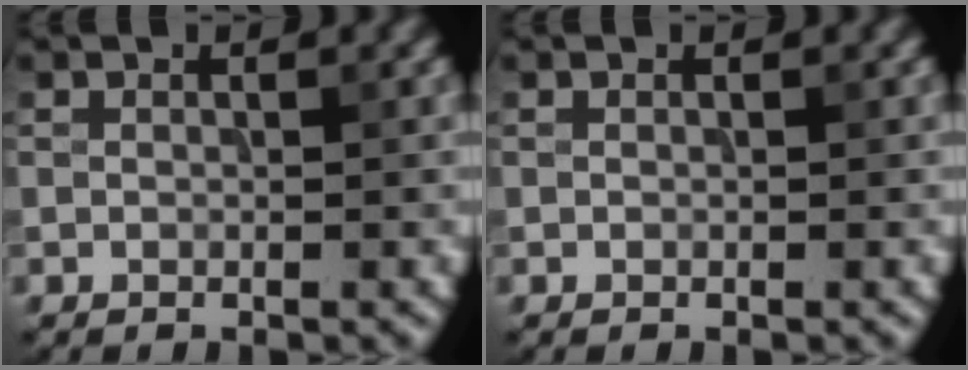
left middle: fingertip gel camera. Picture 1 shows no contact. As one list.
[{"total": 0.0}]